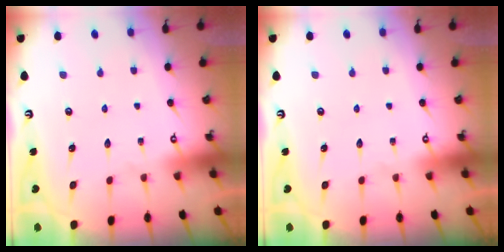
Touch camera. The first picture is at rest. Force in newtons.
{"total": 0.0}